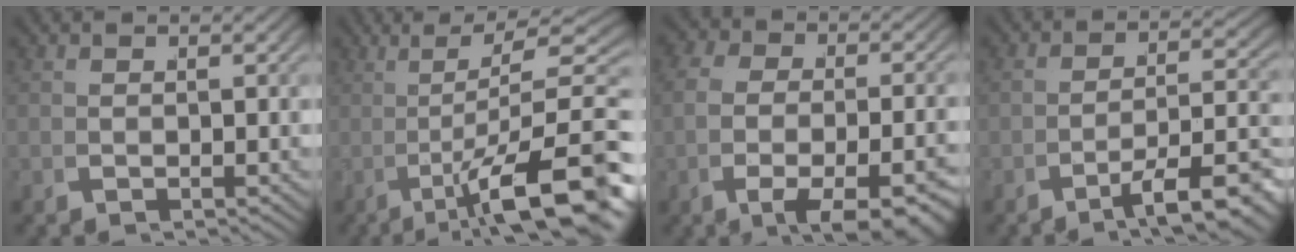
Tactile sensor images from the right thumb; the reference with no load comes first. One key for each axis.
{"total": 11.4, "fx": -1.4, "fy": 4.7, "fz": 10.3, "tx": -0.166, "ty": -0.026, "tz": 0.006}
{"total": 6.0, "fx": -1.8, "fy": 2.8, "fz": 4.9, "tx": -0.086, "ty": -0.013, "tz": -0.017}
{"total": 7.1, "fx": -3.0, "fy": 3.1, "fz": 5.7, "tx": -0.080, "ty": -0.018, "tz": -0.031}